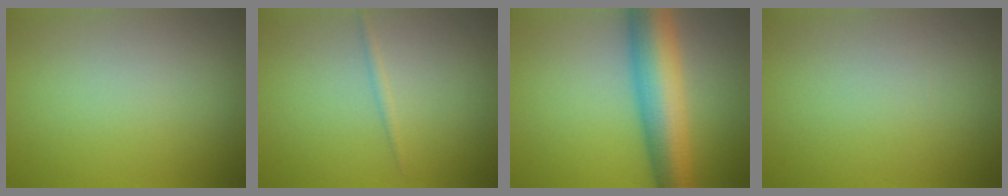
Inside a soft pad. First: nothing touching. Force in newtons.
{"total": 0.7, "press": 0.7, "slide": 0.0}
{"total": 9.3, "press": 9.3, "slide": 0.2}
{"total": 0.0}